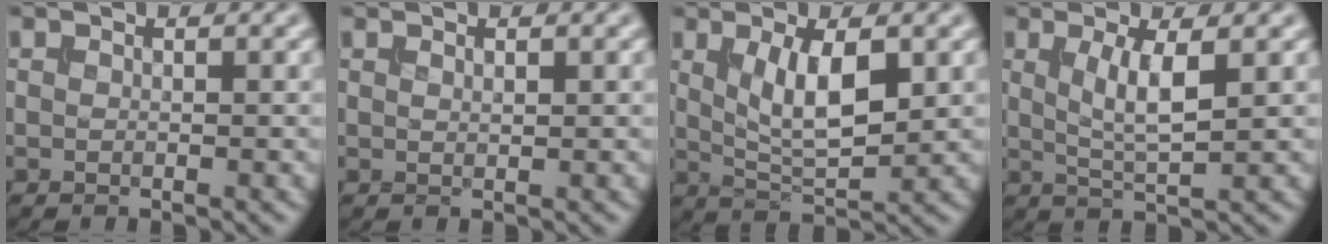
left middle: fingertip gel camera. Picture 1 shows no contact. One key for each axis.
{"total": 0.6, "fx": 0.4, "fy": 0.1, "fz": 0.5, "tx": -0.007, "ty": -0.001, "tz": 0.008}
{"total": 5.4, "fx": 1.4, "fy": 1.9, "fz": 4.8, "tx": -0.095, "ty": -0.008, "tz": 0.030}
{"total": 3.6, "fx": 1.0, "fy": 0.8, "fz": 3.3, "tx": -0.065, "ty": -0.006, "tz": 0.020}